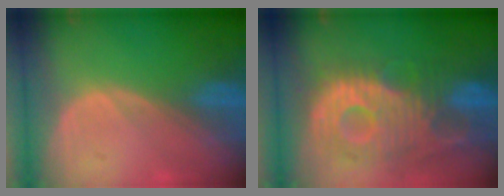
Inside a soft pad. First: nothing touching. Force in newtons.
{"total": 11.8, "press": 10.6, "slide": 5.3}